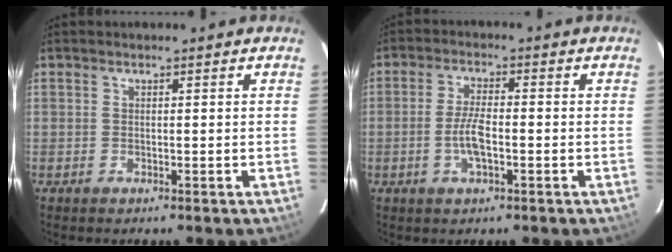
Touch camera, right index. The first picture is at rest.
{"total": 5.3, "force": [-1.5, 1.7, 4.7], "torque": [-0.099, 0.001, -0.030]}